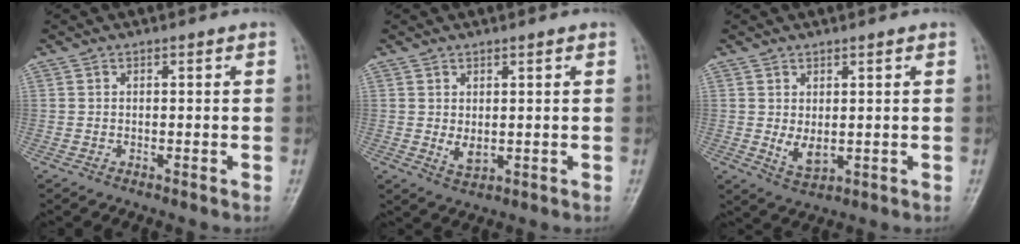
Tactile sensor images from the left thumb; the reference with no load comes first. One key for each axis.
{"total": 3.4, "fx": 0.7, "fy": 1.8, "fz": 2.8, "tx": -0.043, "ty": -0.012, "tz": 0.018}
{"total": 4.5, "fx": 0.7, "fy": 2.3, "fz": 3.8, "tx": -0.058, "ty": -0.012, "tz": 0.022}